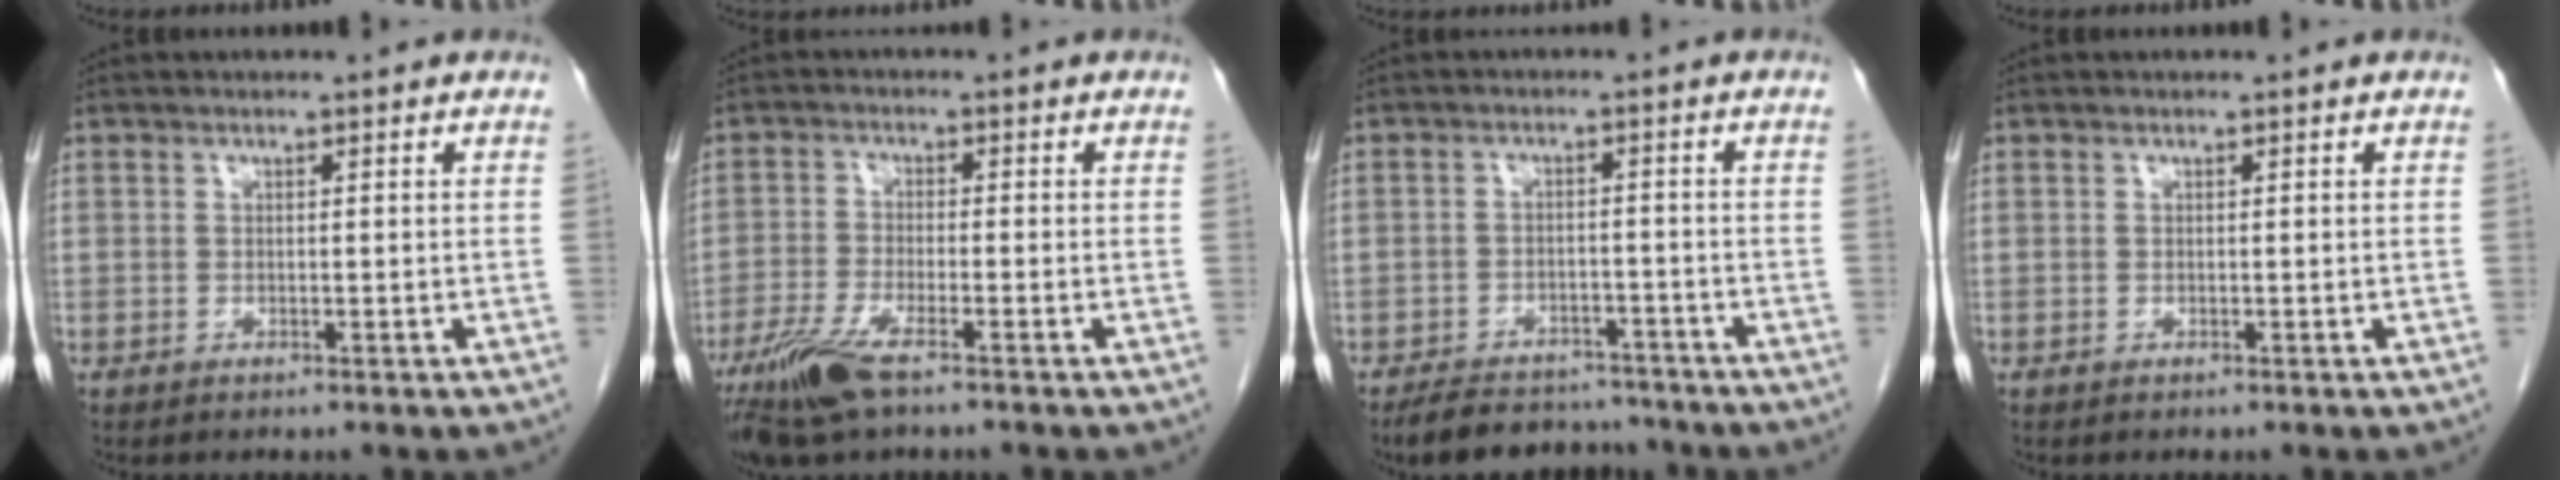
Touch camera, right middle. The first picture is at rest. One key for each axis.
{"total": 7.6, "fx": -5.0, "fy": 1.3, "fz": 5.5, "tx": -0.121, "ty": -0.017, "tz": -0.094}
{"total": 9.8, "fx": -8.7, "fy": 3.4, "fz": 2.7, "tx": -0.037, "ty": 0.005, "tz": -0.123}
{"total": 0.0}